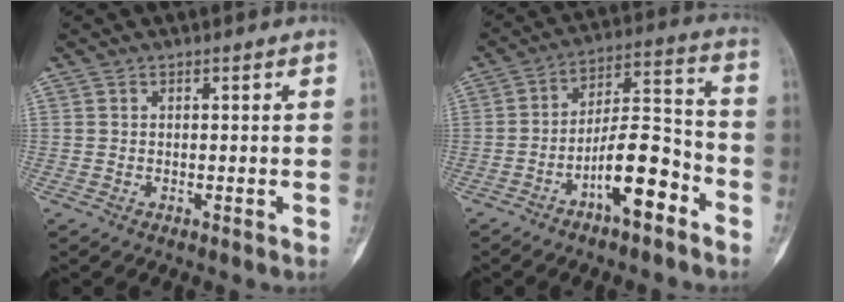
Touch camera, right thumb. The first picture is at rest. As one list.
[{"total": 12.3, "force": [-6.3, 4.4, 9.6], "torque": [-0.155, 0.063, -0.106]}]